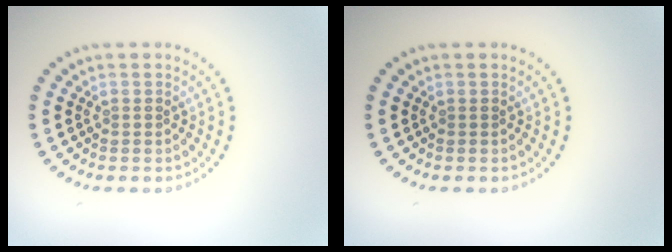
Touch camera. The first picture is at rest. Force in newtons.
{"total": 0.0}